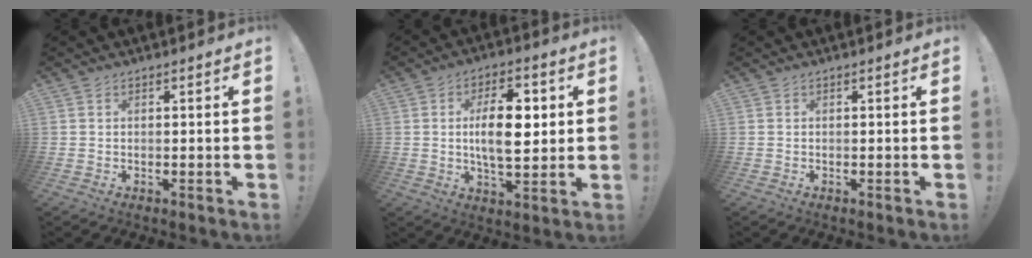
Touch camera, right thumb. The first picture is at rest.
{"total": 13.7, "force": [1.5, 6.8, 11.8], "torque": [-0.190, 0.002, 0.020]}
{"total": 0.0}